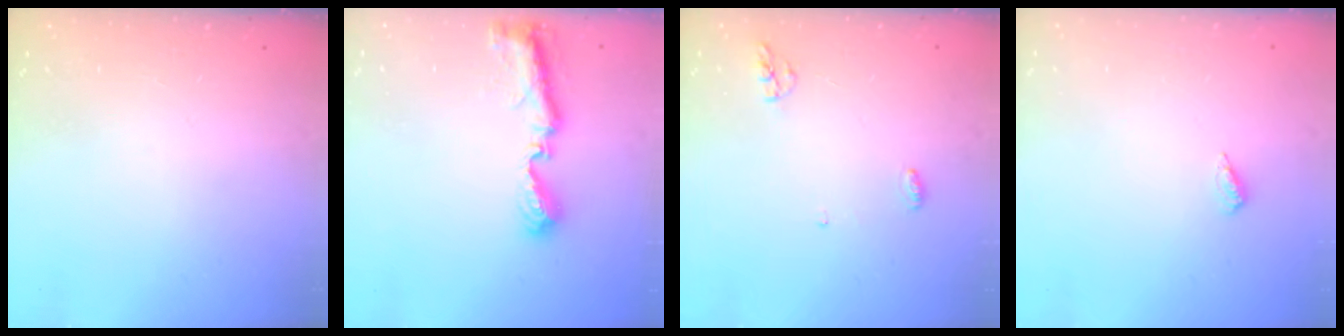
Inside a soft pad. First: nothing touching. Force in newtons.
{"total": 8.8, "press": 8.8, "slide": 0.7}
{"total": 4.2, "press": 4.1, "slide": 0.9}
{"total": 2.6, "press": 2.2, "slide": 1.3}